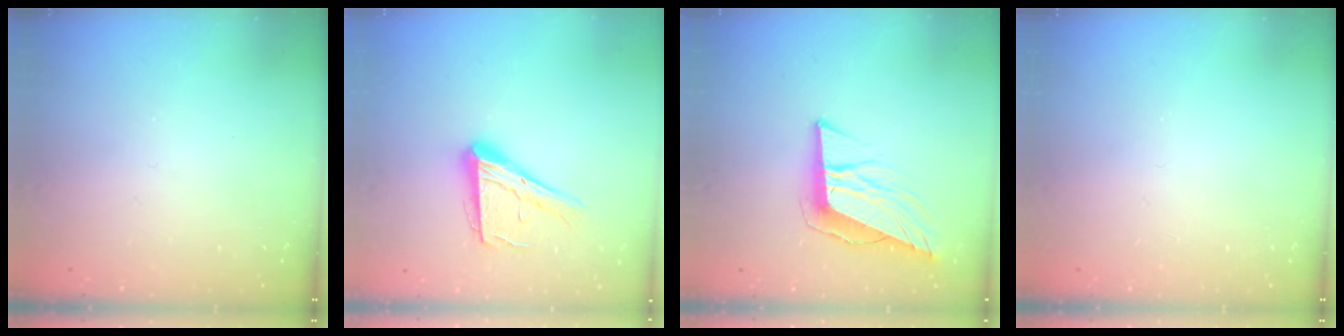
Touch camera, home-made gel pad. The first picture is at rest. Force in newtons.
{"total": 16.9, "press": 16.8, "slide": 1.8}
{"total": 11.2, "press": 10.6, "slide": 3.7}
{"total": 0.0}